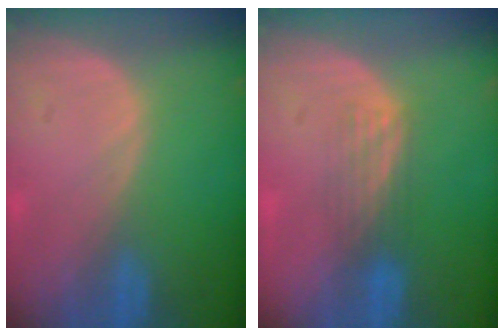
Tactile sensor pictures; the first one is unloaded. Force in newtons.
{"total": 2.9, "press": 2.9, "slide": 0.2}